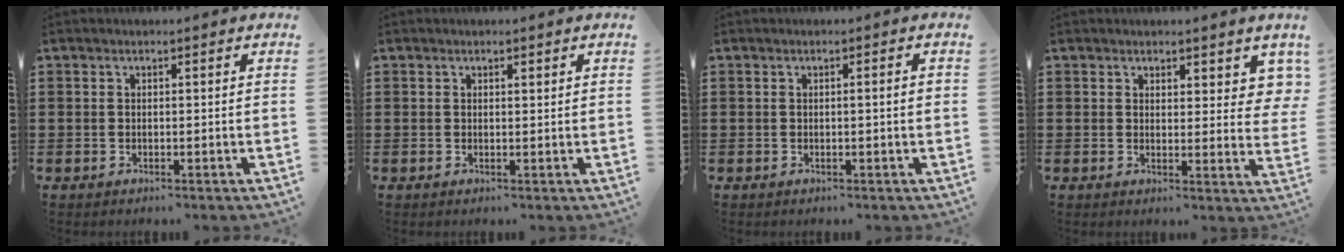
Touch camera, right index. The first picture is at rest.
{"total": 0.6, "force": [0.4, 0.3, 0.3], "torque": [-0.007, 0.003, 0.008]}
{"total": 0.9, "force": [-0.1, -0.1, 0.9], "torque": [-0.013, -0.002, -0.003]}
{"total": 3.7, "force": [3.0, 1.8, 1.0], "torque": [-0.007, -0.005, 0.051]}